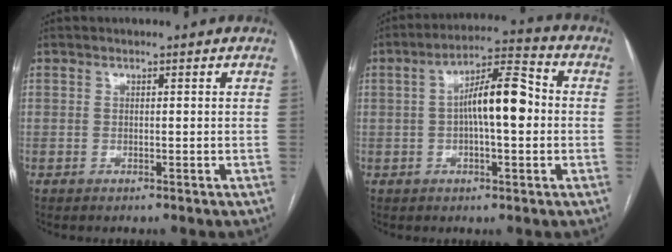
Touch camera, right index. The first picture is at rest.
{"total": 9.9, "force": [0.1, 2.6, 9.6], "torque": [-0.167, 0.028, -0.003]}